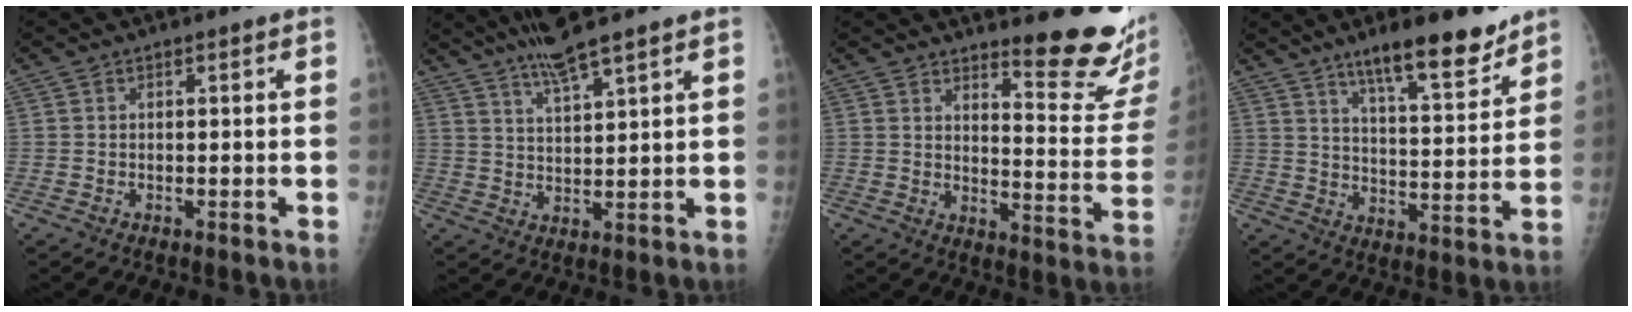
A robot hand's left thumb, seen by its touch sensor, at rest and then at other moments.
{"total": 7.1, "force": [5.6, -0.1, 4.4], "torque": [-0.076, -0.028, 0.109]}
{"total": 14.2, "force": [11.8, 1.9, 7.7], "torque": [-0.076, -0.136, 0.150]}
{"total": 13.5, "force": [9.9, 2.9, 8.6], "torque": [-0.103, -0.065, 0.162]}